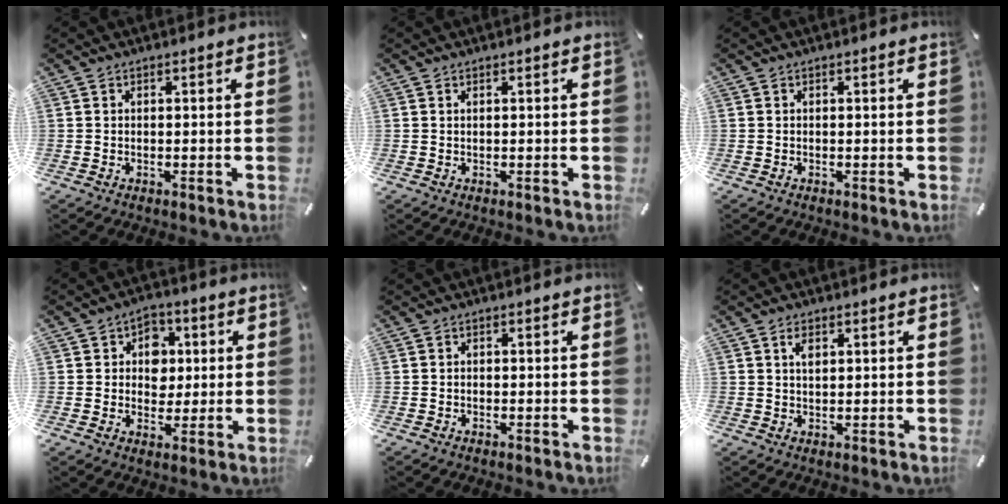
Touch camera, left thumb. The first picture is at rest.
{"total": 0.0}
{"total": 0.0}
{"total": 7.4, "force": [1.1, 6.7, 2.8], "torque": [-0.025, -0.004, 0.015]}
{"total": 0.5, "force": [-0.4, 0.3, 0.2], "torque": [-0.003, 0.003, -0.009]}
{"total": 2.4, "force": [1.1, 1.3, 1.8], "torque": [-0.030, 0.000, 0.017]}